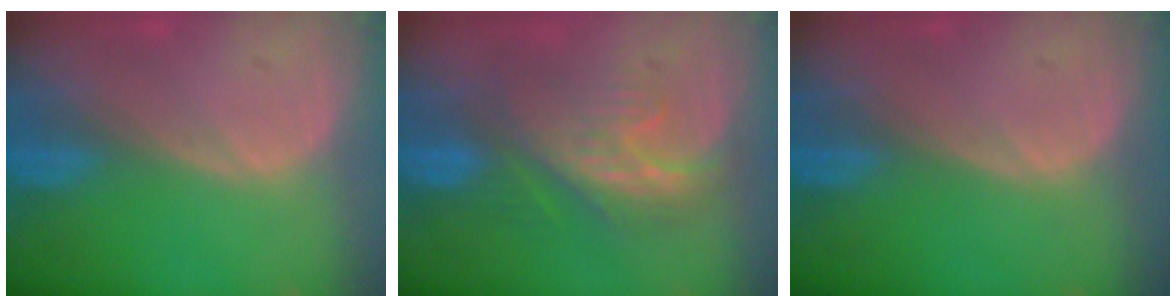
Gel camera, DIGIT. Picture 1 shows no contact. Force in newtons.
{"total": 7.7, "press": 7.5, "slide": 1.5}
{"total": 0.0}